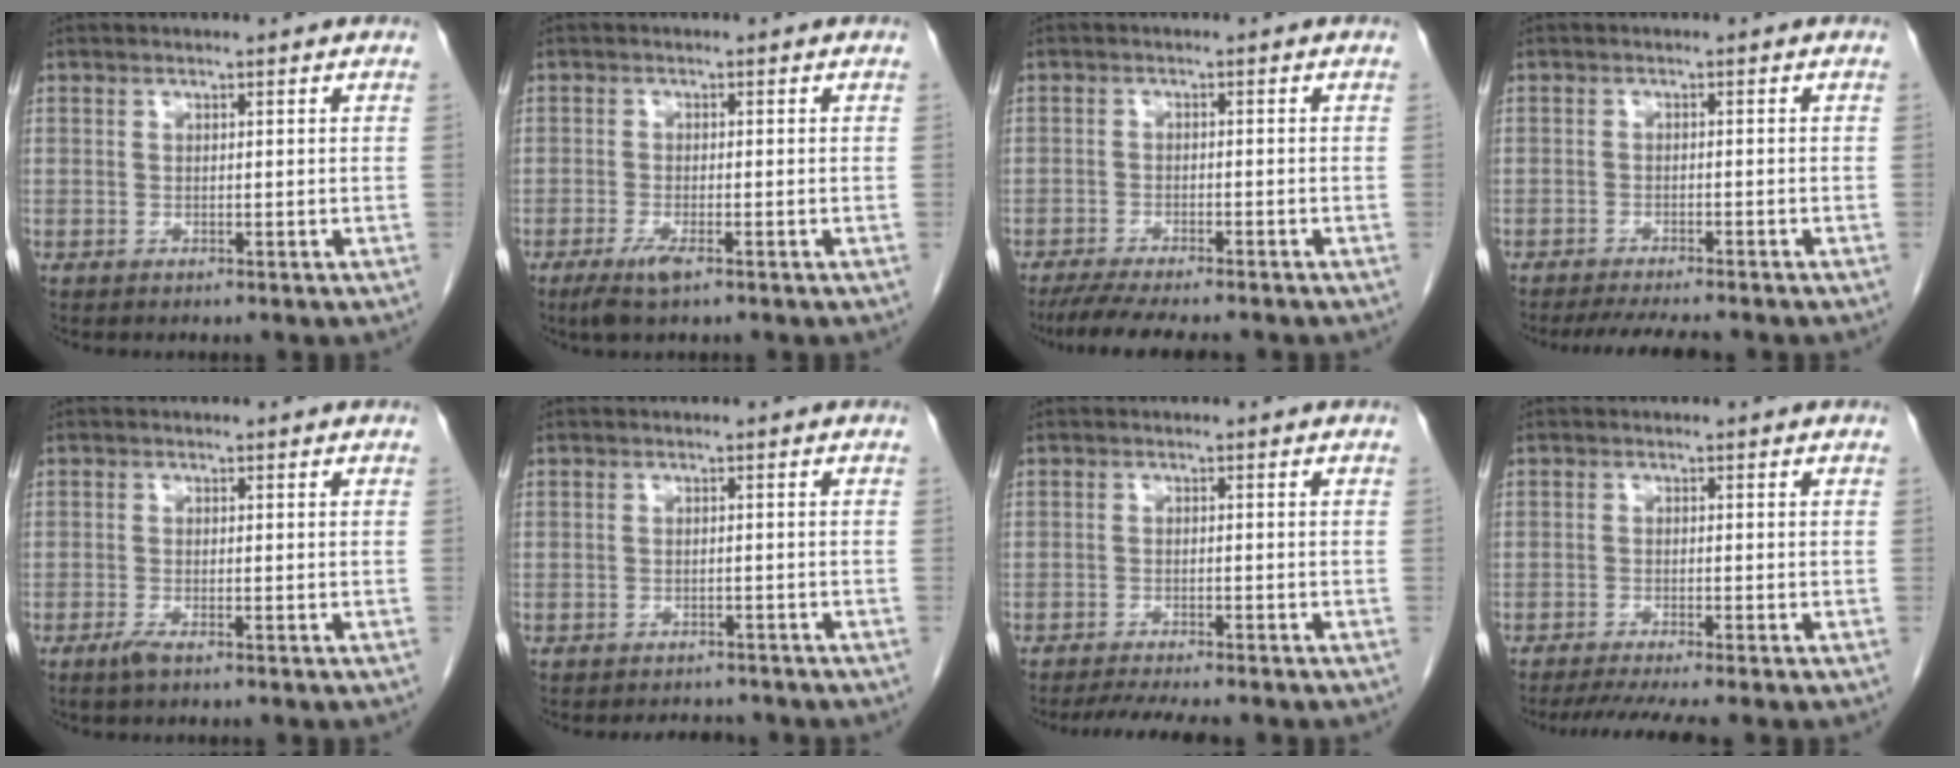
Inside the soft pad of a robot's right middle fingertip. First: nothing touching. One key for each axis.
{"total": 3.1, "fx": -2.0, "fy": 0.5, "fz": 2.4, "tx": -0.054, "ty": -0.007, "tz": -0.036}
{"total": 9.5, "fx": -8.2, "fy": 1.3, "fz": 4.7, "tx": -0.069, "ty": -0.018, "tz": -0.125}
{"total": 6.8, "fx": -5.9, "fy": 0.7, "fz": 3.2, "tx": -0.046, "ty": -0.016, "tz": -0.090}
{"total": 1.6, "fx": -1.2, "fy": 0.1, "fz": 1.0, "tx": -0.027, "ty": -0.003, "tz": -0.023}
{"total": 4.1, "fx": -3.8, "fy": 1.3, "fz": 0.6, "tx": -0.010, "ty": -0.005, "tz": -0.051}
{"total": 6.5, "fx": -5.7, "fy": 0.5, "fz": 3.1, "tx": -0.046, "ty": -0.014, "tz": -0.088}
{"total": 6.1, "fx": -5.1, "fy": -0.7, "fz": 3.2, "tx": -0.047, "ty": -0.016, "tz": -0.082}